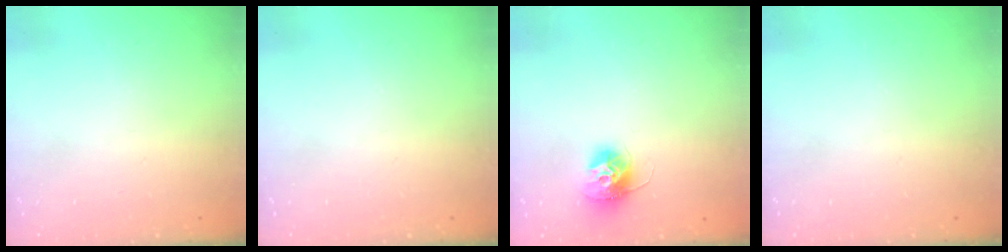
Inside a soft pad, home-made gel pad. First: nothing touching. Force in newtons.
{"total": 0.0}
{"total": 11.1, "press": 11.1, "slide": 0.9}
{"total": 0.0}